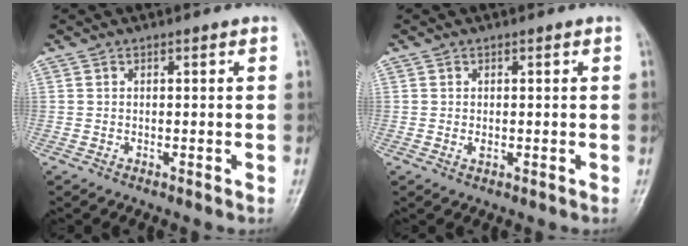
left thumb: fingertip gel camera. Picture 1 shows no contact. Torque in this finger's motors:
{"motor_torque": [-0.15, 0.06, 0.10, 0.29, 0.00]}